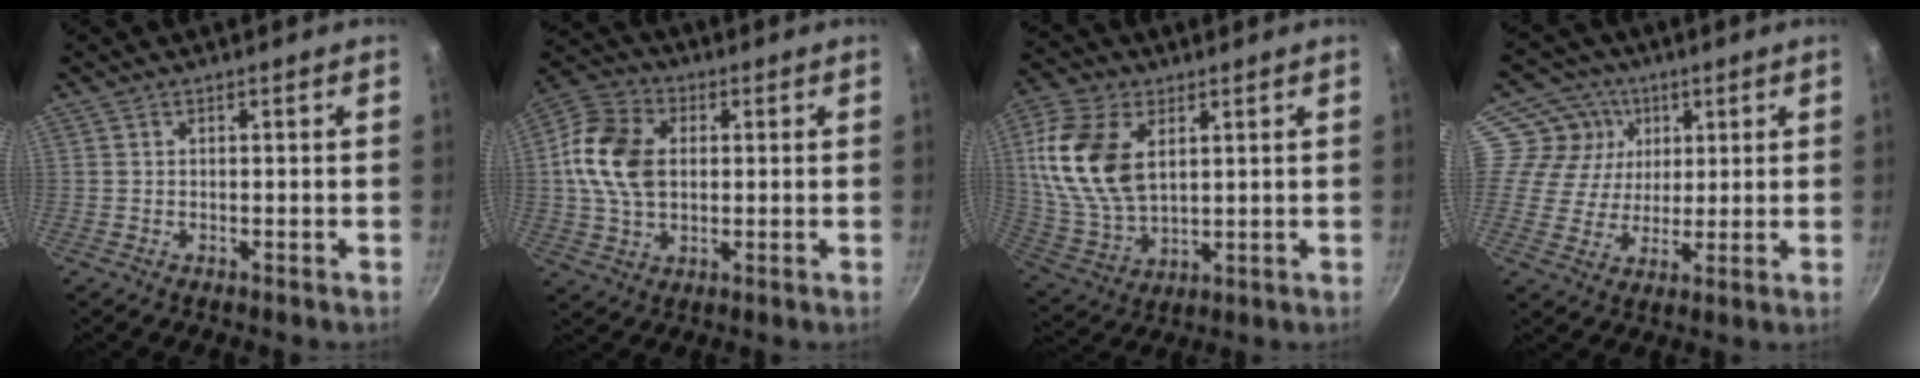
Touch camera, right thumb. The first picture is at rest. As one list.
[{"total": 13.4, "force": [1.4, 9.5, 9.4], "torque": [-0.159, 0.011, 0.014]}, {"total": 16.5, "force": [4.5, 10.0, 12.3], "torque": [-0.230, -0.013, 0.097]}, {"total": 9.3, "force": [3.6, 8.3, 2.2], "torque": [0.006, -0.022, 0.048]}]